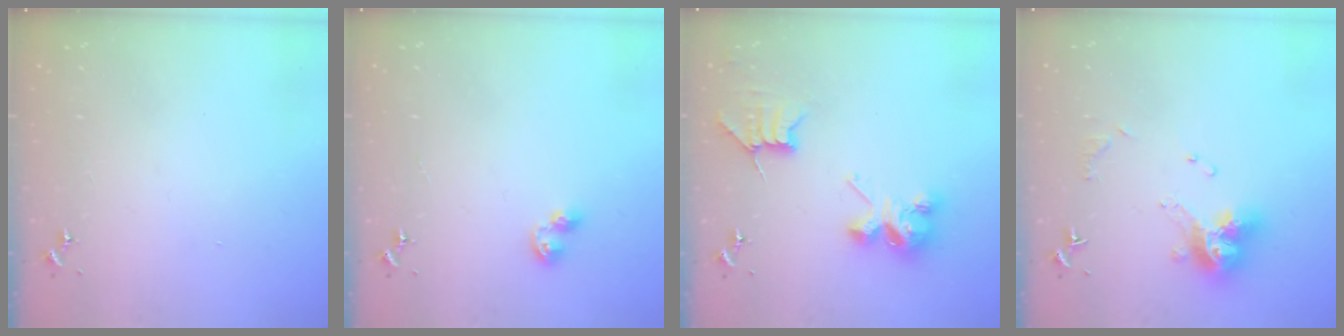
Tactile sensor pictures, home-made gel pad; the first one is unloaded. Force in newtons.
{"total": 6.0, "press": 6.0, "slide": 0.8}
{"total": 9.2, "press": 9.2, "slide": 0.5}
{"total": 12.9, "press": 12.8, "slide": 1.4}